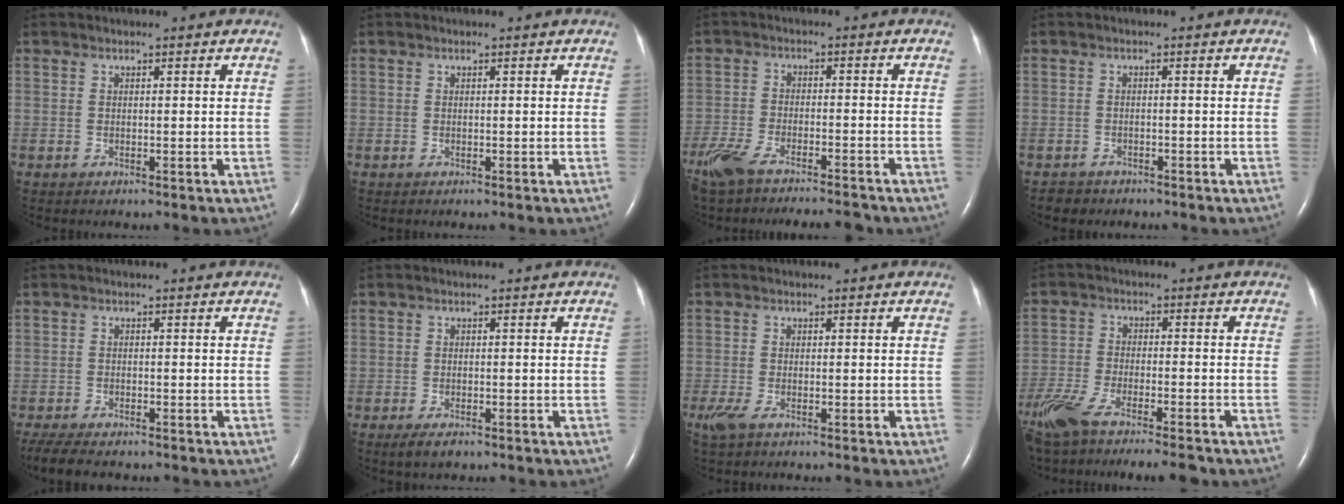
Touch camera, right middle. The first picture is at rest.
{"total": 0.0}
{"total": 13.3, "force": [-11.2, 2.9, 6.5], "torque": [-0.132, -0.010, -0.178]}
{"total": 1.8, "force": [-1.4, 1.0, -0.1], "torque": [-0.009, 0.001, -0.024]}
{"total": 7.2, "force": [-6.0, 1.8, 3.5], "torque": [-0.064, -0.014, -0.094]}
{"total": 2.4, "force": [-1.6, 0.8, 1.5], "torque": [-0.037, -0.005, -0.024]}
{"total": 2.8, "force": [-1.8, 0.8, 2.0], "torque": [-0.057, -0.009, -0.034]}
{"total": 15.0, "force": [-12.1, 2.6, 8.5], "torque": [-0.183, -0.030, -0.201]}